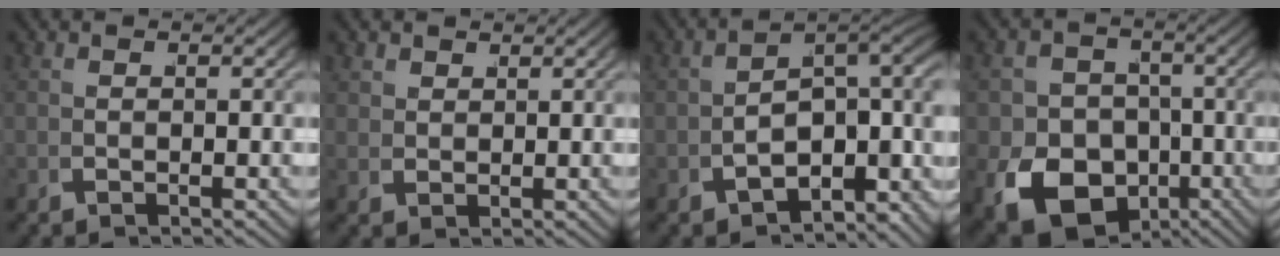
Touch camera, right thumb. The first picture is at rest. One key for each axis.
{"total": 1.7, "fx": 1.5, "fy": 0.6, "fz": 0.3, "tx": 0.004, "ty": 0.002, "tz": 0.035}
{"total": 12.2, "fx": -1.5, "fy": 8.2, "fz": 8.9, "tx": -0.138, "ty": -0.030, "tz": -0.019}
{"total": 13.8, "fx": -5.3, "fy": 10.8, "fz": 6.8, "tx": -0.136, "ty": -0.068, "tz": -0.063}